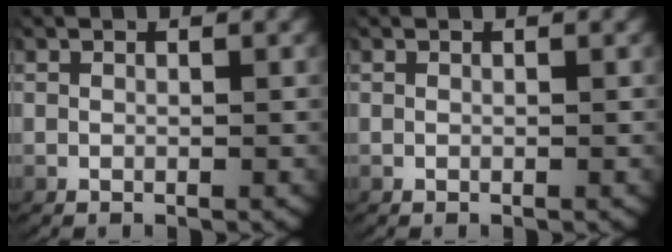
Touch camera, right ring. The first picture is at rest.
{"total": 0.0}